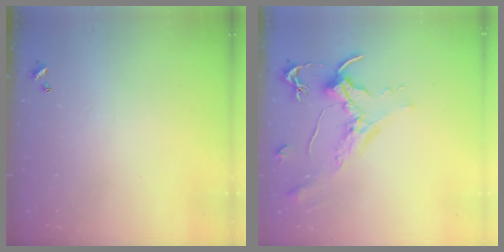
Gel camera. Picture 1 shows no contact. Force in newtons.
{"total": 1.6, "press": 1.4, "slide": 0.7}